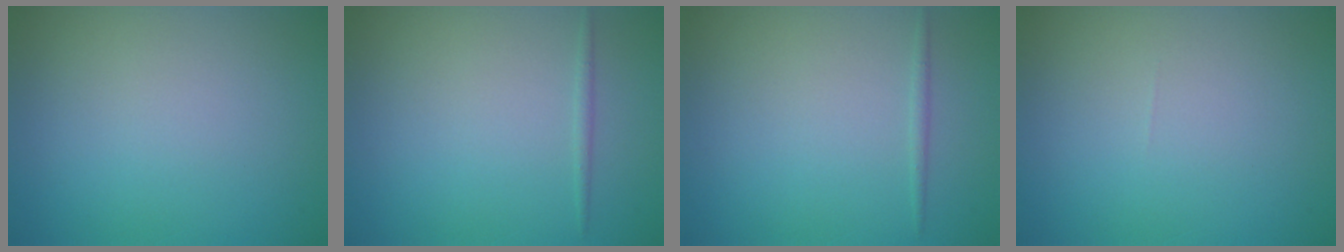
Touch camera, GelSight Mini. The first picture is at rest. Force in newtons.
{"total": 0.6, "press": 0.6, "slide": 0.0}
{"total": 0.6, "press": 0.6, "slide": 0.0}
{"total": 0.0}